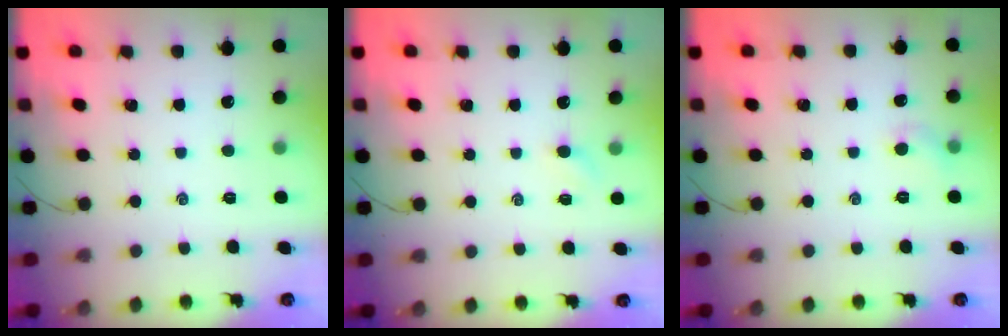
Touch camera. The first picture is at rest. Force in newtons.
{"total": 2.4, "press": 2.3, "slide": 0.7}
{"total": 4.8, "press": 4.5, "slide": 1.5}